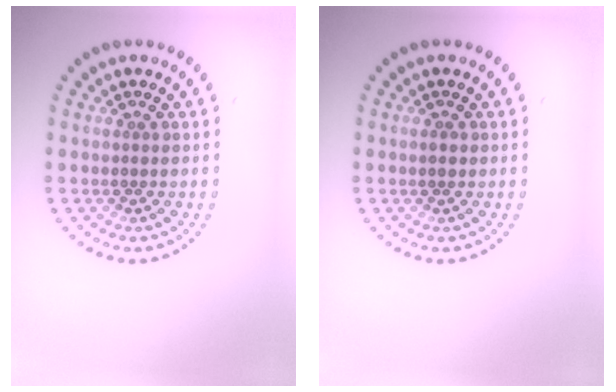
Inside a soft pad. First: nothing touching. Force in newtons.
{"total": 0.8, "press": 0.8, "slide": 0.3}